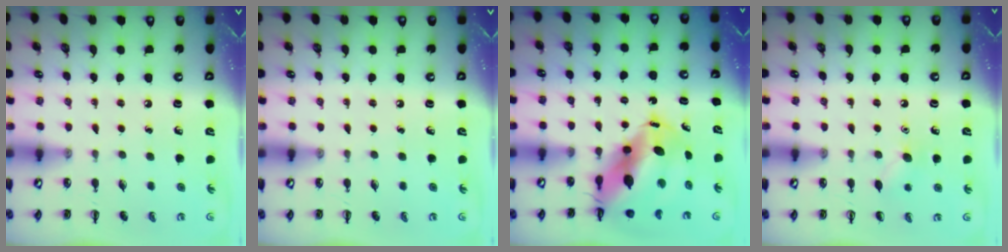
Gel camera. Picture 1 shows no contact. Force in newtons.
{"total": 0.0}
{"total": 13.1, "press": 12.6, "slide": 3.5}
{"total": 5.6, "press": 5.3, "slide": 1.6}